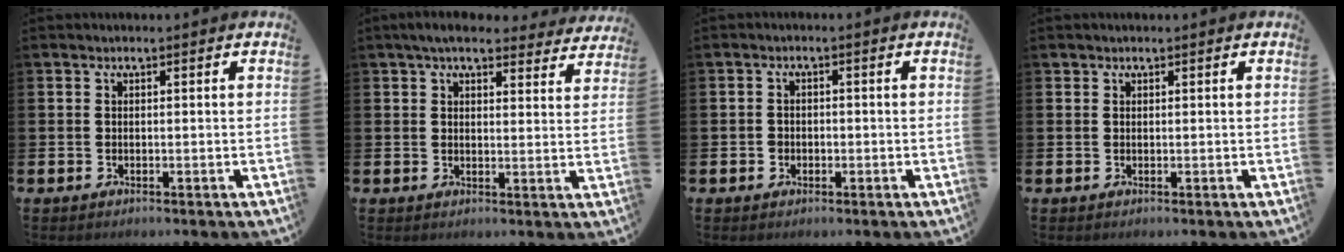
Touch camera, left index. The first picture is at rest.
{"total": 5.3, "force": [4.7, 1.5, 1.9], "torque": [-0.041, -0.017, 0.083]}
{"total": 1.4, "force": [-0.4, 1.3, 0.4], "torque": [-0.006, 0.005, -0.012]}
{"total": 0.5, "force": [0.5, 0.3, 0.0], "torque": [0.011, -0.001, 0.006]}